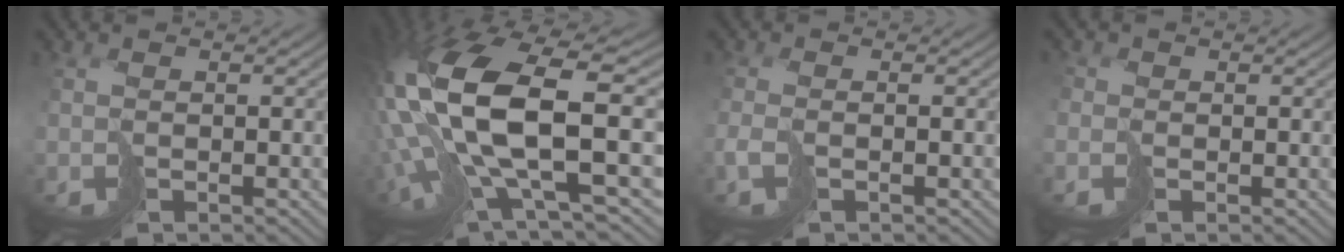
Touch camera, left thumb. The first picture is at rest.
{"total": 18.0, "force": [1.9, 8.9, 15.5], "torque": [-0.343, -0.047, 0.071]}
{"total": 2.3, "force": [-0.9, 0.9, 1.8], "torque": [-0.042, -0.008, -0.023]}
{"total": 1.6, "force": [-0.6, 1.4, 0.4], "torque": [-0.012, -0.004, -0.013]}